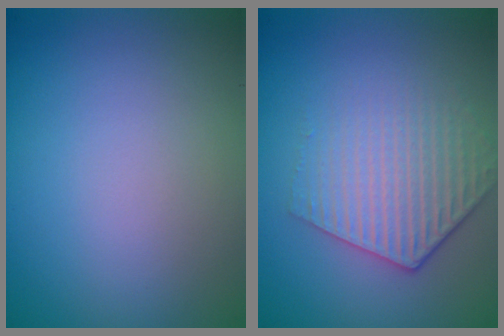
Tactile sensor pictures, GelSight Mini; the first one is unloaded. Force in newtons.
{"total": 4.3, "press": 3.2, "slide": 2.9}